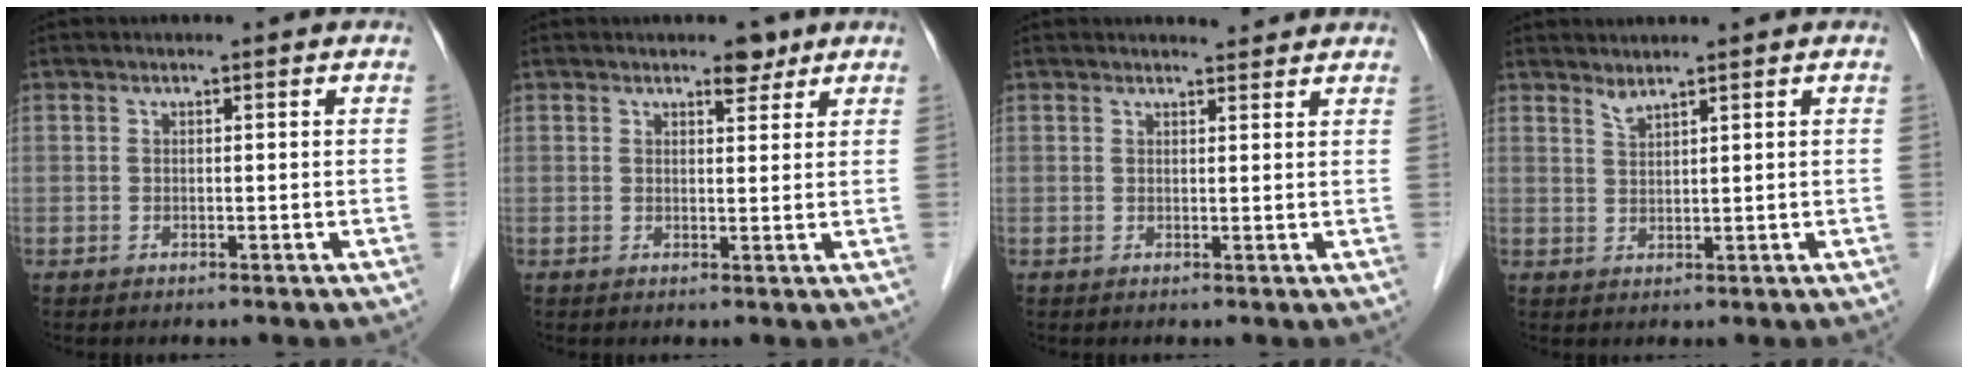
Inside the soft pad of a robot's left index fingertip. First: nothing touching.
{"total": 2.6, "force": [2.0, 1.1, 1.3], "torque": [-0.016, -0.002, 0.028]}
{"total": 2.8, "force": [2.7, 0.4, 0.5], "torque": [-0.011, 0.001, 0.032]}
{"total": 1.6, "force": [1.5, -0.1, 0.5], "torque": [-0.008, -0.006, 0.031]}